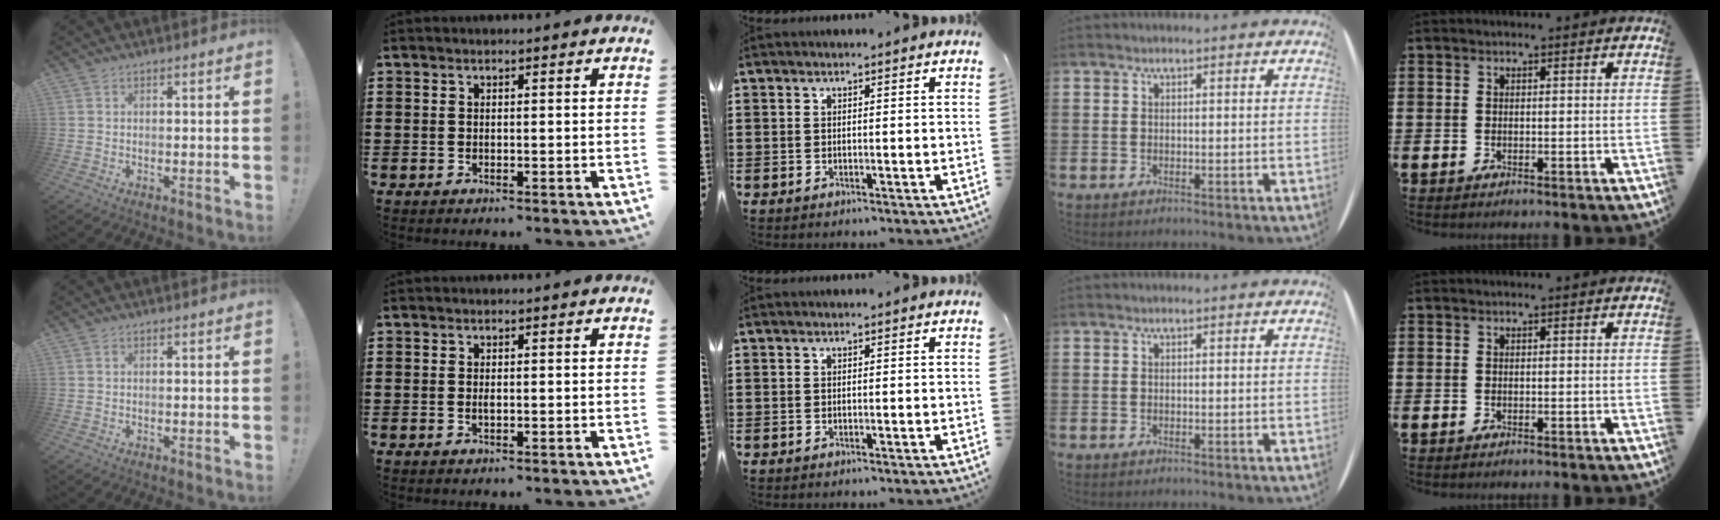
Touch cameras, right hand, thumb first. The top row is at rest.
{"index": {"total": 0.7, "force": [0.0, 0.3, 0.6], "torque": [-0.013, -0.002, 0.000]}}